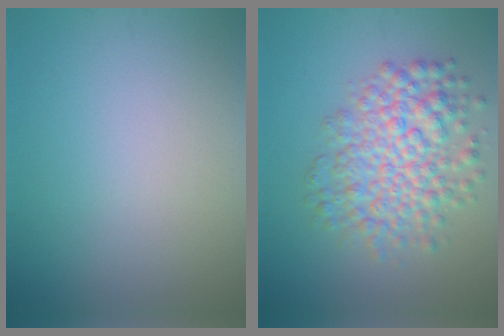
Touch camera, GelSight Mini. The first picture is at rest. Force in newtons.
{"total": 6.7, "press": 6.7, "slide": 0.1}